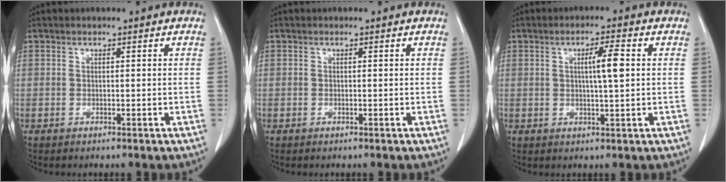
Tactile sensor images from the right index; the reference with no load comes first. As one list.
[{"total": 0.0}, {"total": 4.8, "force": [0.8, 0.3, 4.7], "torque": [-0.080, 0.000, 0.014]}]